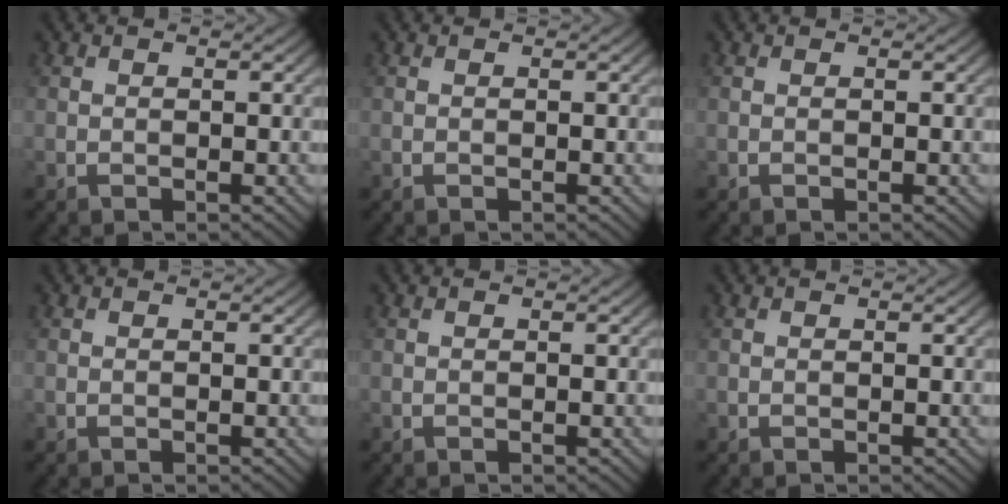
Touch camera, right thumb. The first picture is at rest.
{"total": 0.0}
{"total": 0.0}
{"total": 0.0}
{"total": 0.0}
{"total": 0.0}